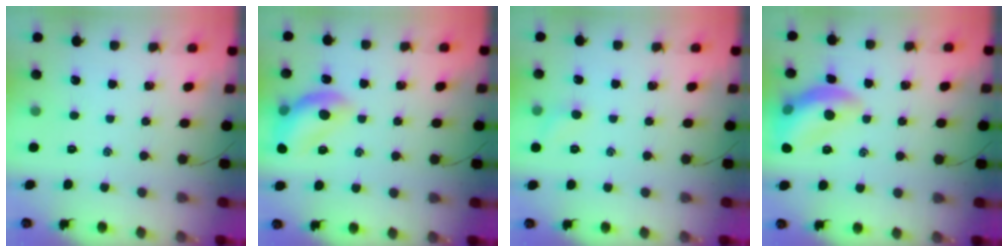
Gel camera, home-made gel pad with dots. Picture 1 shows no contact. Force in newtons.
{"total": 13.2, "press": 13.1, "slide": 1.5}
{"total": 4.5, "press": 4.3, "slide": 1.5}
{"total": 14.0, "press": 14.0, "slide": 1.2}